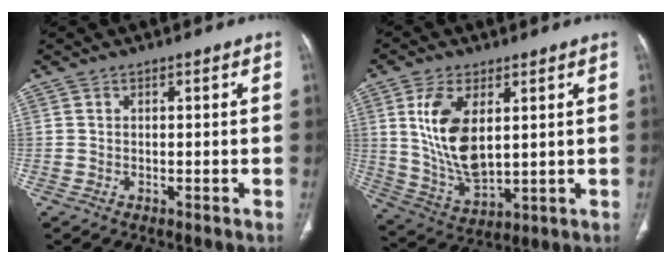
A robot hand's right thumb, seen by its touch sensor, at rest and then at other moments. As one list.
[{"total": 13.0, "force": [3.6, 6.5, 10.6], "torque": [-0.204, -0.024, 0.082]}]